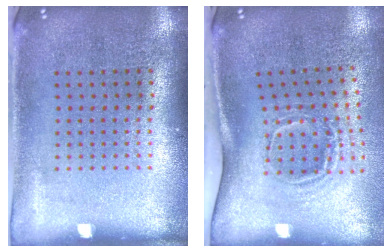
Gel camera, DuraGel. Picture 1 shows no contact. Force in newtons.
{"total": 1.9, "press": 1.2, "slide": 1.5}